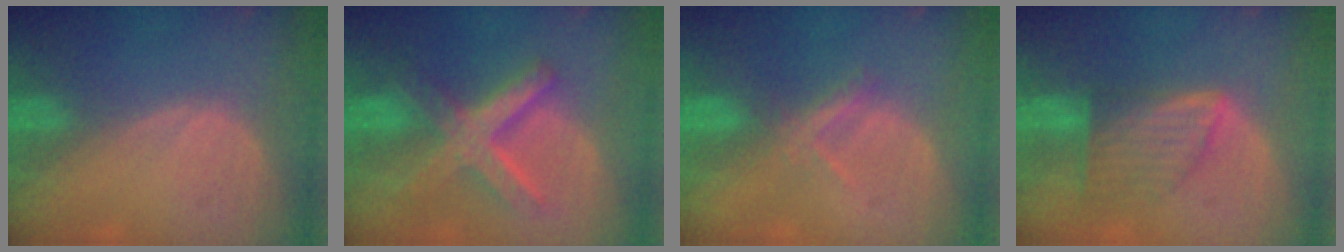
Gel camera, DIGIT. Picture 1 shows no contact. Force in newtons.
{"total": 8.8, "press": 8.8, "slide": 0.7}
{"total": 3.1, "press": 2.9, "slide": 0.9}
{"total": 7.3, "press": 6.5, "slide": 3.3}